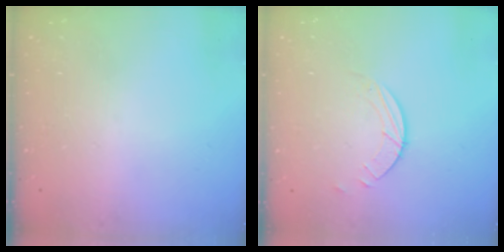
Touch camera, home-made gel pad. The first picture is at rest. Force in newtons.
{"total": 1.7, "press": 1.7, "slide": 0.2}